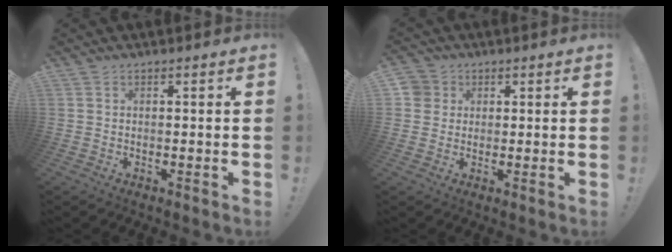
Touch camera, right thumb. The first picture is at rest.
{"total": 4.1, "force": [1.0, 3.9, 1.0], "torque": [-0.017, 0.005, 0.020]}